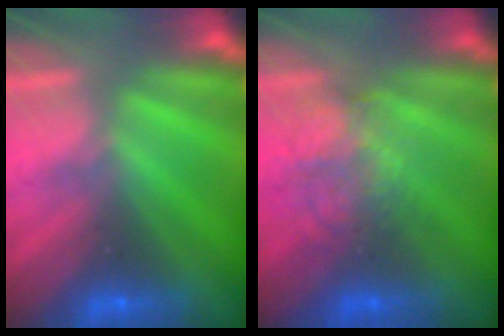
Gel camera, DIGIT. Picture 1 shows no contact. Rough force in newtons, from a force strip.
{"total": 2.1}